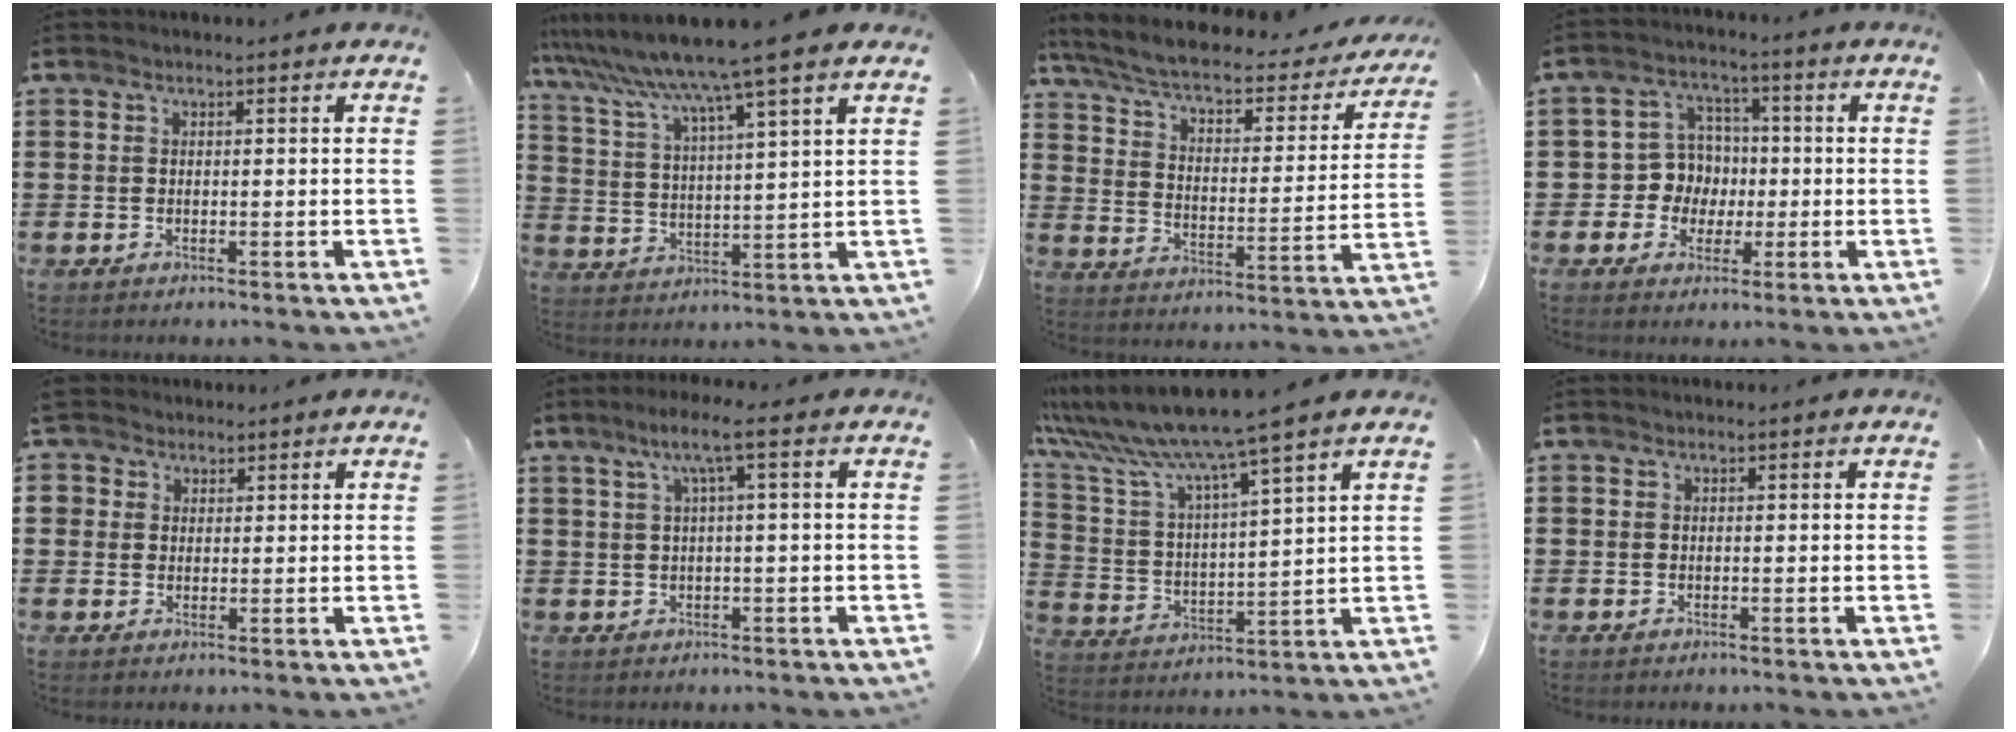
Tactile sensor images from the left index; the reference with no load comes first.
{"total": 8.7, "force": [7.2, -1.7, 4.6], "torque": [-0.117, -0.049, 0.114]}
{"total": 5.4, "force": [4.1, 1.1, 3.2], "torque": [-0.081, -0.030, 0.064]}
{"total": 6.5, "force": [-0.2, 6.3, 1.7], "torque": [-0.056, 0.017, -0.002]}
{"total": 3.1, "force": [2.0, 2.4, 0.0], "torque": [-0.008, 0.010, 0.036]}
{"total": 4.3, "force": [1.2, -0.1, 4.2], "torque": [-0.083, 0.002, 0.015]}
{"total": 8.4, "force": [7.2, -0.7, 4.3], "torque": [-0.116, -0.056, 0.113]}
{"total": 0.0}